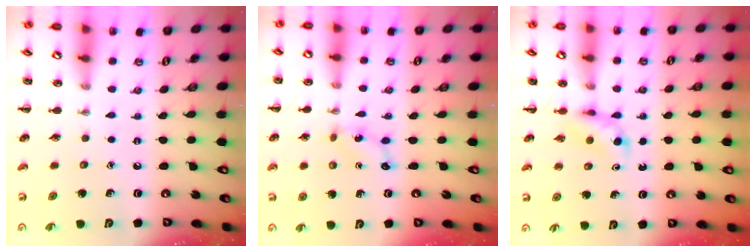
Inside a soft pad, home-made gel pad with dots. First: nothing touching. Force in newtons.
{"total": 2.5, "press": 2.4, "slide": 0.7}
{"total": 3.6, "press": 3.4, "slide": 1.3}